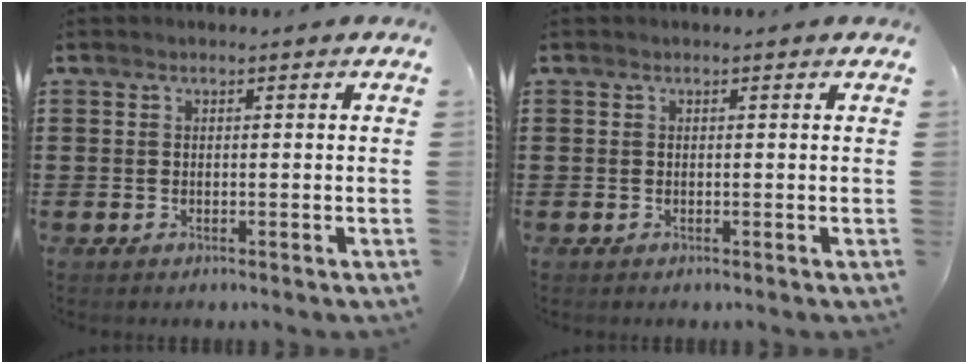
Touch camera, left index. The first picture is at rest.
{"total": 0.0}